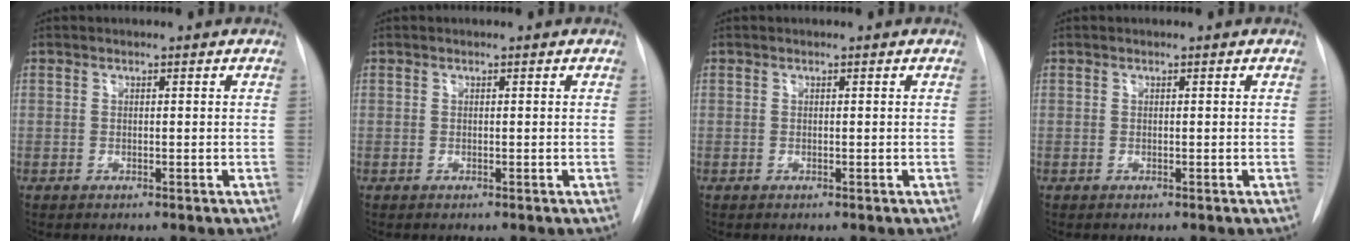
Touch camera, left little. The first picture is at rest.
{"total": 0.0}
{"total": 0.0}
{"total": 0.0}